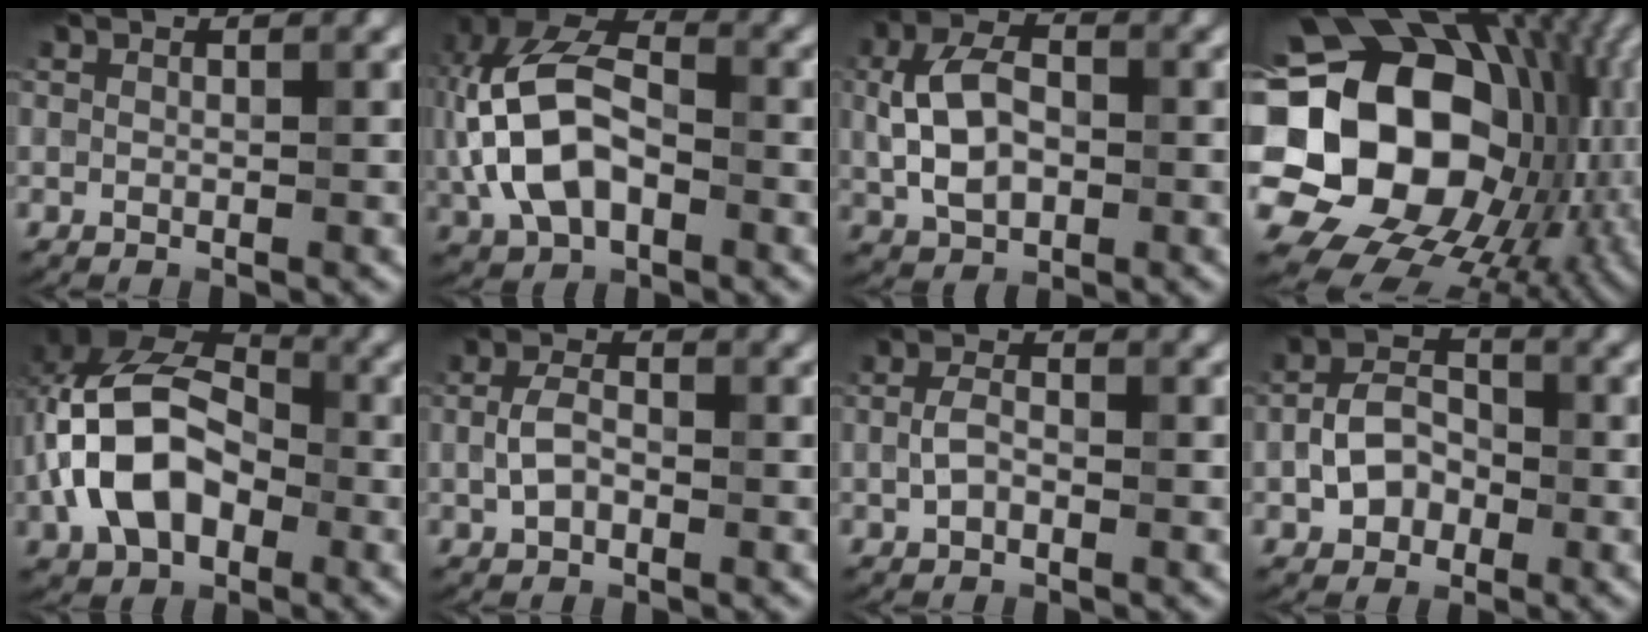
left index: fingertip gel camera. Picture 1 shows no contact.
{"total": 9.9, "force": [-0.7, 6.2, 7.7], "torque": [-0.181, 0.021, -0.025]}
{"total": 5.6, "force": [0.0, 3.6, 4.3], "torque": [-0.089, 0.010, -0.002]}
{"total": 21.0, "force": [-0.1, 15.5, 14.2], "torque": [-0.284, 0.006, 0.003]}
{"total": 10.3, "force": [-1.6, 6.9, 7.5], "torque": [-0.151, 0.013, -0.045]}
{"total": 2.4, "force": [-0.4, 1.3, 2.0], "torque": [-0.047, 0.009, -0.011]}
{"total": 1.7, "force": [-0.3, 0.9, 1.5], "torque": [-0.038, 0.011, -0.010]}
{"total": 4.2, "force": [-1.3, 3.0, 2.7], "torque": [-0.043, 0.009, -0.026]}